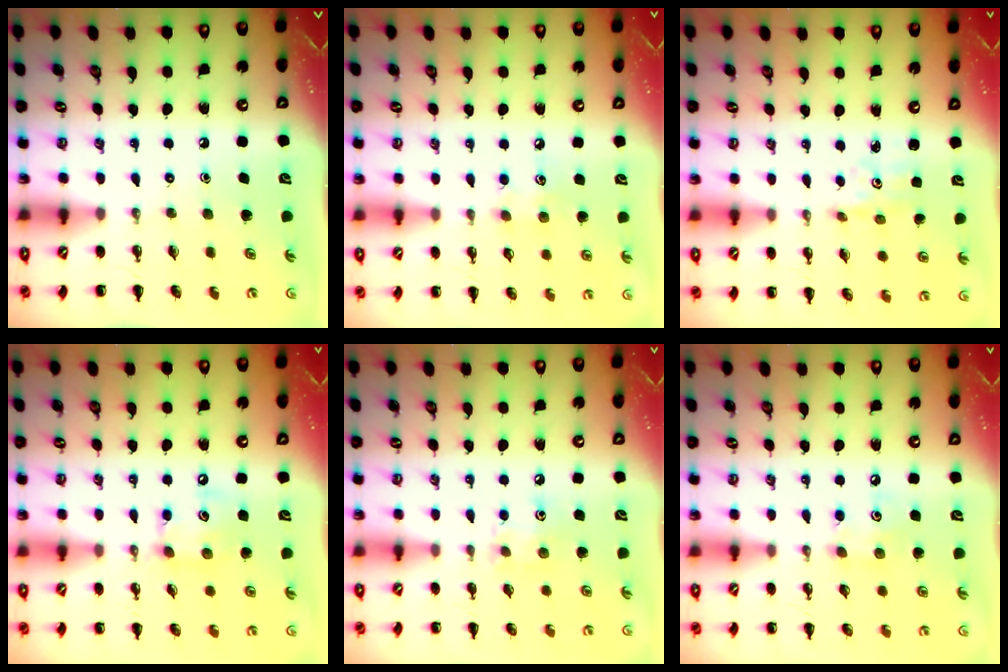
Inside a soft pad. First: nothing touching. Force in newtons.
{"total": 5.5, "press": 5.3, "slide": 1.3}
{"total": 2.0, "press": 1.9, "slide": 0.7}
{"total": 7.9, "press": 7.9, "slide": 0.8}
{"total": 7.7, "press": 7.5, "slide": 1.3}
{"total": 4.9, "press": 4.8, "slide": 1.0}